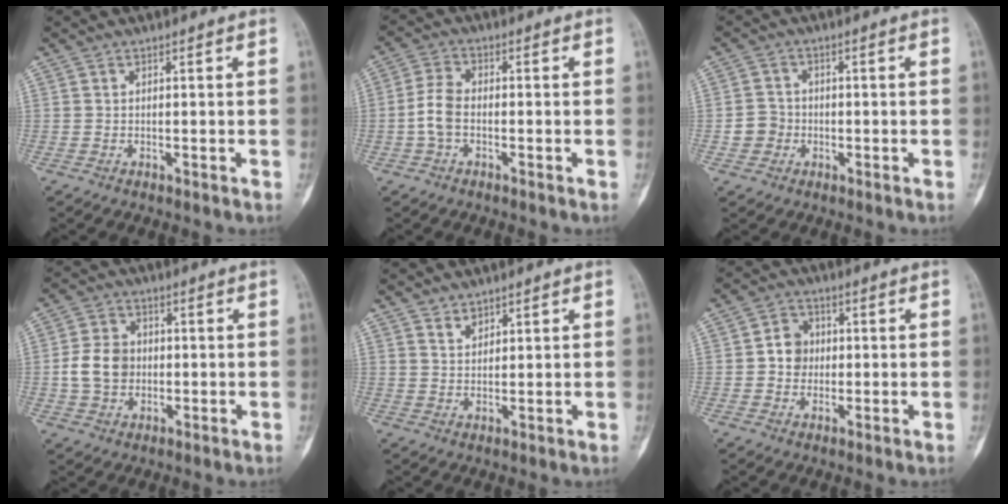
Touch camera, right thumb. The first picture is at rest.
{"total": 4.8, "force": [-1.1, 2.9, 3.6], "torque": [-0.081, 0.018, -0.028]}
{"total": 3.6, "force": [-0.9, 3.4, 0.8], "torque": [0.003, 0.011, -0.023]}
{"total": 7.6, "force": [-0.5, 6.2, 4.4], "torque": [-0.065, 0.012, -0.012]}
{"total": 2.4, "force": [1.9, 1.3, 0.7], "torque": [0.002, -0.014, 0.033]}
{"total": 5.3, "force": [0.2, 4.7, 2.4], "torque": [-0.013, 0.008, -0.004]}